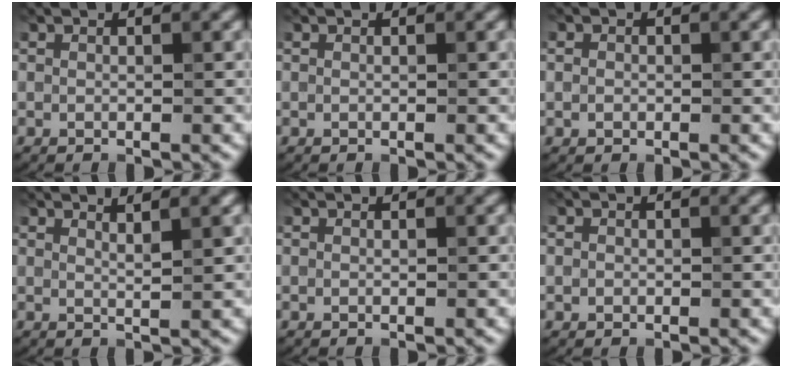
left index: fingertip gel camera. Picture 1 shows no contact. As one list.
[{"total": 0.0}, {"total": 1.0, "force": [0.0, 0.9, 0.3], "torque": [-0.002, -0.002, -0.003]}, {"total": 1.7, "force": [1.1, 0.4, 1.2], "torque": [-0.007, 0.002, 0.013]}, {"total": 0.0}, {"total": 0.7, "force": [-0.1, 0.7, 0.1], "torque": [0.003, -0.003, -0.003]}]